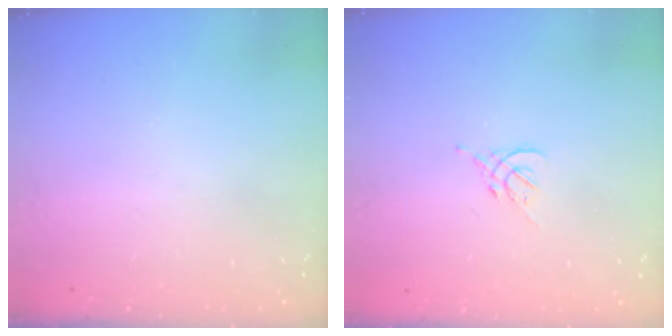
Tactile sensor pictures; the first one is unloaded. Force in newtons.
{"total": 1.2, "press": 1.1, "slide": 0.5}